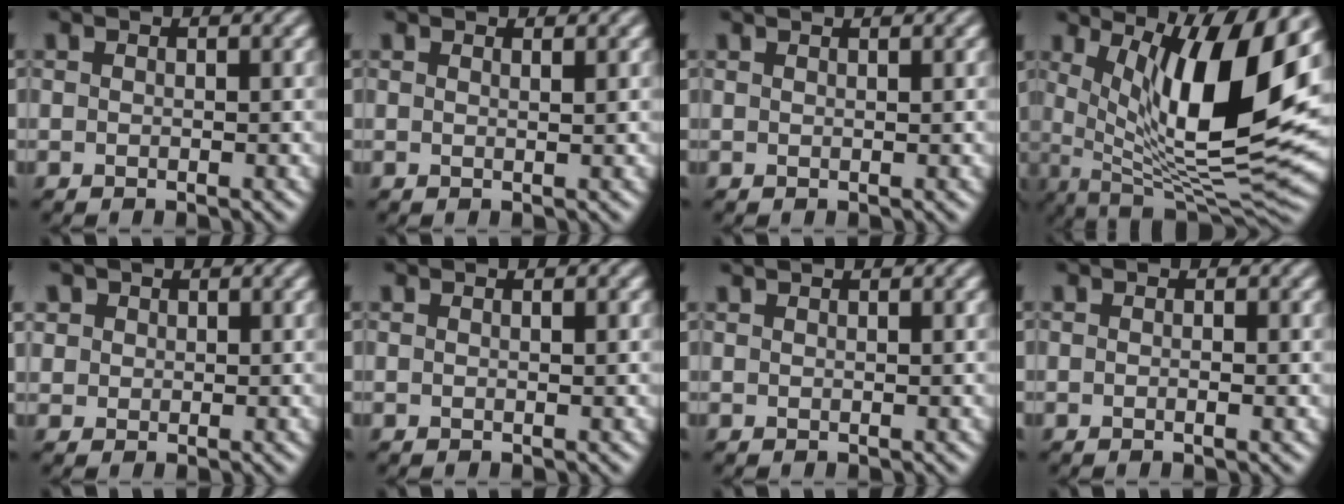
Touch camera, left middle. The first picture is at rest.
{"total": 0.8, "force": [0.6, 0.3, 0.3], "torque": [0.004, 0.002, 0.005]}
{"total": 1.5, "force": [1.2, 0.6, 0.7], "torque": [0.003, 0.002, -0.002]}
{"total": 12.9, "force": [3.6, 3.9, 11.8], "torque": [-0.183, -0.008, 0.066]}
{"total": 1.6, "force": [1.0, 1.2, -0.1], "torque": [-0.001, 0.001, 0.017]}
{"total": 0.6, "force": [0.2, 0.2, 0.5], "torque": [-0.002, 0.004, 0.001]}
{"total": 0.8, "force": [0.7, 0.2, 0.3], "torque": [-0.001, -0.001, 0.005]}
{"total": 0.7, "force": [-0.1, 0.1, 0.7], "torque": [-0.011, -0.001, -0.002]}